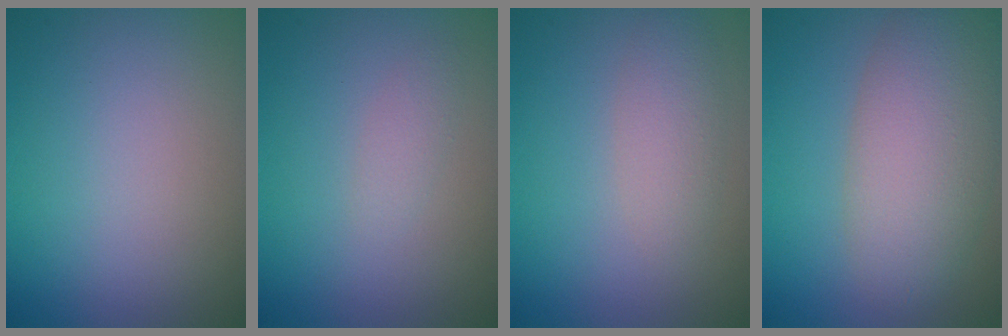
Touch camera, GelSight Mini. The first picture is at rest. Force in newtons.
{"total": 1.0, "press": 1.0, "slide": 0.1}
{"total": 2.3, "press": 2.3, "slide": 0.1}
{"total": 6.9, "press": 6.9, "slide": 0.5}